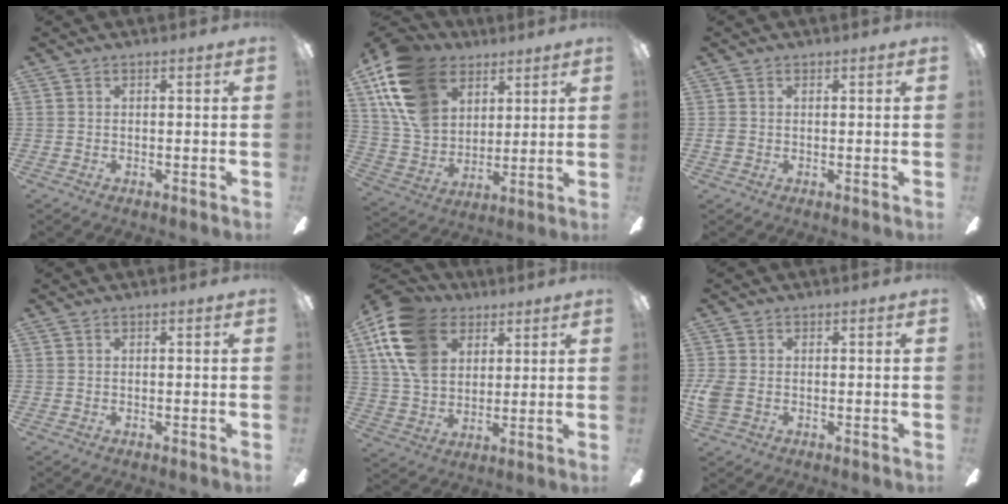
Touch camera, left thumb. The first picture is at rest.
{"total": 18.7, "force": [9.4, 13.0, 9.7], "torque": [-0.216, -0.027, 0.183]}
{"total": 1.2, "force": [0.1, 1.0, 0.6], "torque": [-0.012, 0.003, 0.001]}
{"total": 0.0}
{"total": 17.1, "force": [7.8, 12.0, 9.3], "torque": [-0.209, -0.017, 0.152]}
{"total": 4.2, "force": [-0.5, 3.0, 2.9], "torque": [-0.070, 0.000, -0.011]}